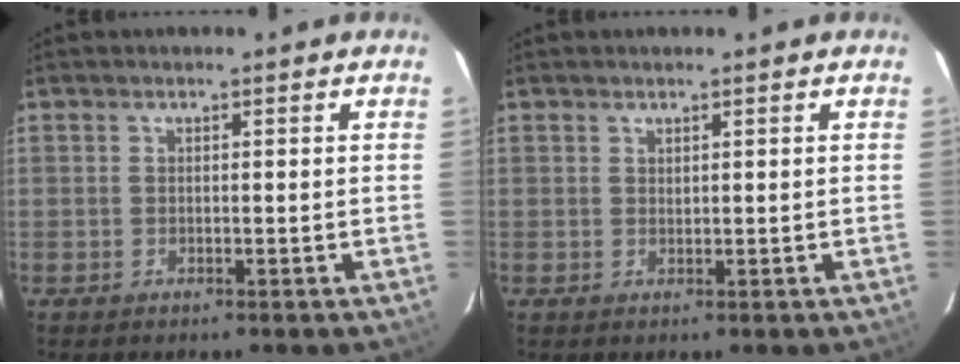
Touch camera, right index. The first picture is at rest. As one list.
[{"total": 0.6, "force": [0.5, 0.1, 0.1], "torque": [-0.001, 0.001, 0.011]}]